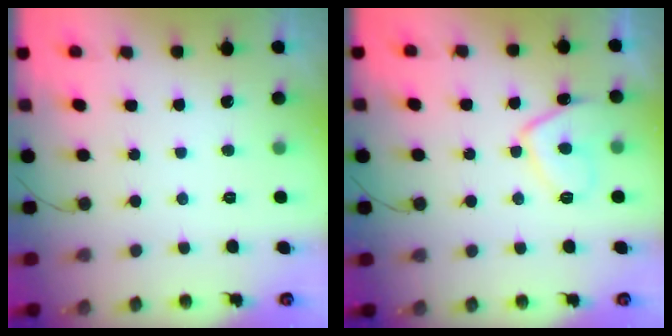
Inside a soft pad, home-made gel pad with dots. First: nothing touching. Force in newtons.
{"total": 8.4, "press": 8.3, "slide": 1.3}